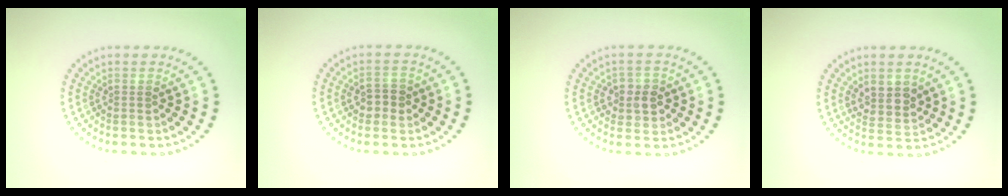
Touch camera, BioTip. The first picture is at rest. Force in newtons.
{"total": 2.1, "press": 2.0, "slide": 0.3}
{"total": 2.4, "press": 2.3, "slide": 0.5}
{"total": 2.3, "press": 2.1, "slide": 0.9}